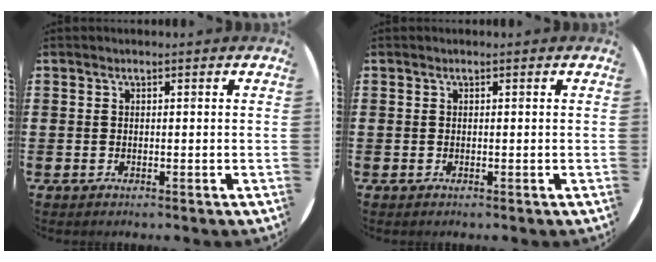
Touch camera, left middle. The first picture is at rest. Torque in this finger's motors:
{"motor_torque": [-0.13, -0.05, 0.00, 0.01]}